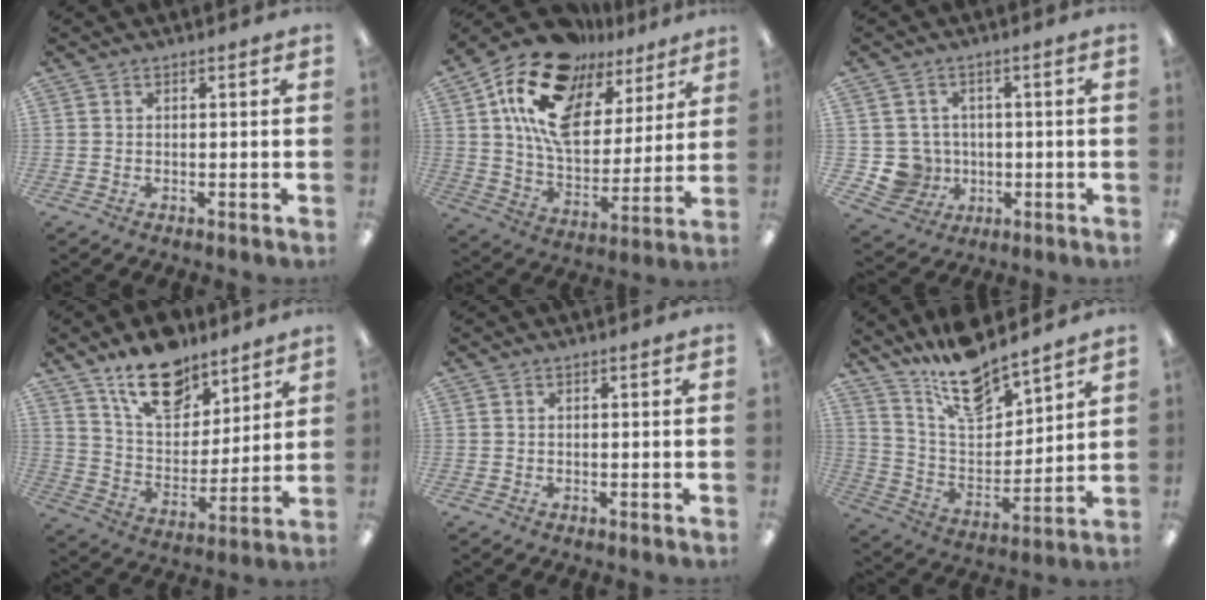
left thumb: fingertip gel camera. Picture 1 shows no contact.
{"total": 19.7, "force": [11.8, 11.2, 11.2], "torque": [-0.210, -0.062, 0.211]}
{"total": 6.9, "force": [-0.1, 6.8, 0.9], "torque": [-0.051, 0.003, 0.007]}
{"total": 16.2, "force": [12.0, 8.2, 7.1], "torque": [-0.109, -0.068, 0.216]}
{"total": 0.0}
{"total": 15.4, "force": [13.0, 4.6, 6.7], "torque": [-0.135, -0.083, 0.233]}